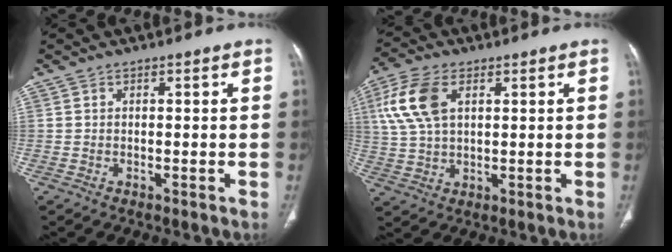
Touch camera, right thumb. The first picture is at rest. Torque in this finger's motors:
{"motor_torque": [0.17, 1.90, 0.66, -0.51, 0.15]}